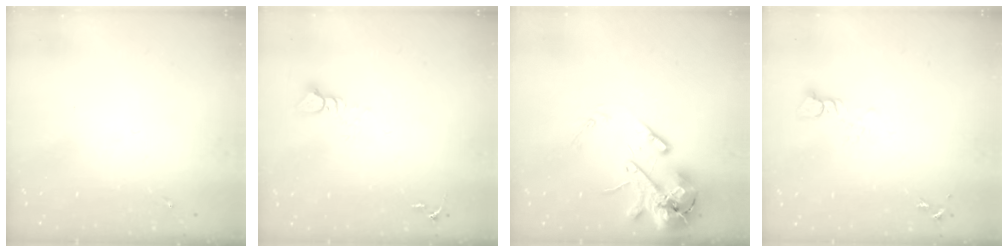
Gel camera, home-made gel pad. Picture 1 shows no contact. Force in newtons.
{"total": 3.7, "press": 3.7, "slide": 0.1}
{"total": 14.0, "press": 13.8, "slide": 2.4}
{"total": 3.3, "press": 3.3, "slide": 0.1}